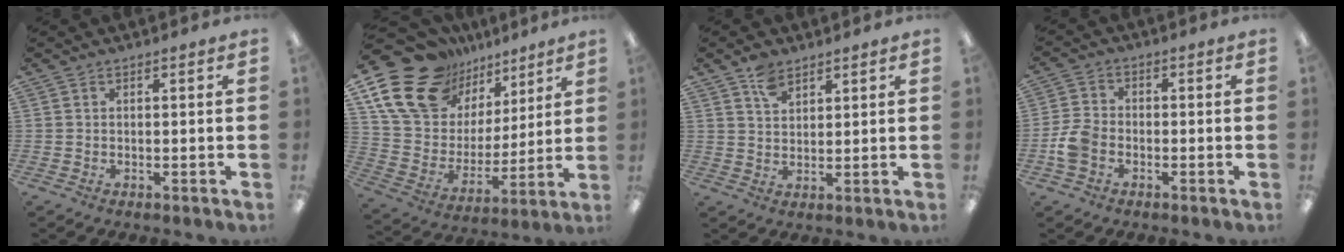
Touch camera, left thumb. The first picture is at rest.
{"total": 20.2, "force": [13.2, 13.0, 8.1], "torque": [-0.161, -0.075, 0.253]}
{"total": 4.6, "force": [3.4, 2.5, 2.0], "torque": [-0.031, -0.013, 0.062]}
{"total": 6.1, "force": [-2.2, 4.3, 3.6], "torque": [-0.075, 0.012, -0.041]}